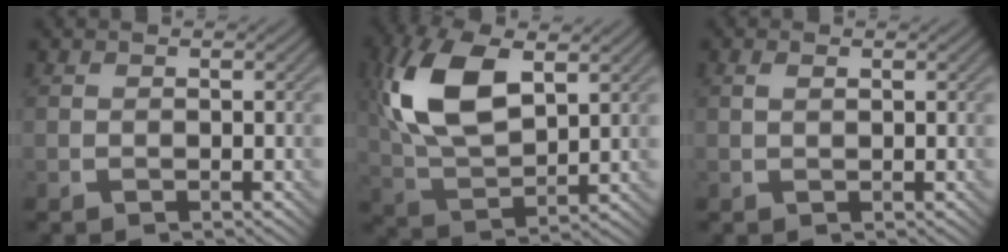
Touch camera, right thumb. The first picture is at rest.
{"total": 12.3, "force": [3.9, 6.2, 9.9], "torque": [-0.235, 0.013, 0.074]}
{"total": 1.0, "force": [0.4, 0.3, 0.8], "torque": [-0.019, 0.001, 0.007]}